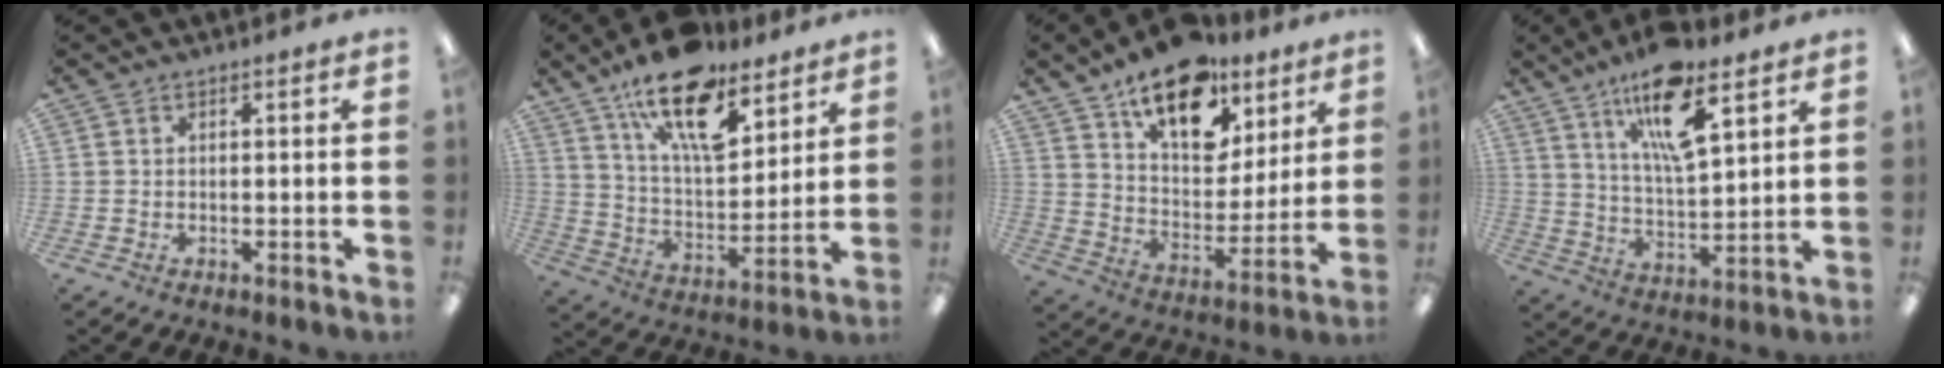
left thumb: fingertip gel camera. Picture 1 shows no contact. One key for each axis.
{"total": 18.6, "fx": 12.7, "fy": 7.7, "fz": 11.2, "tx": -0.188, "ty": -0.066, "tz": 0.220}
{"total": 18.1, "fx": 12.5, "fy": 9.5, "fz": 9.1, "tx": -0.143, "ty": -0.074, "tz": 0.220}
{"total": 16.0, "fx": 10.4, "fy": 5.2, "fz": 11.1, "tx": -0.188, "ty": -0.043, "tz": 0.172}